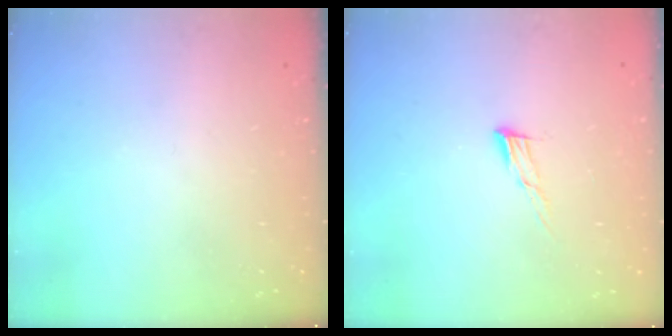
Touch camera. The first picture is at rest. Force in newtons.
{"total": 6.9, "press": 6.7, "slide": 1.3}